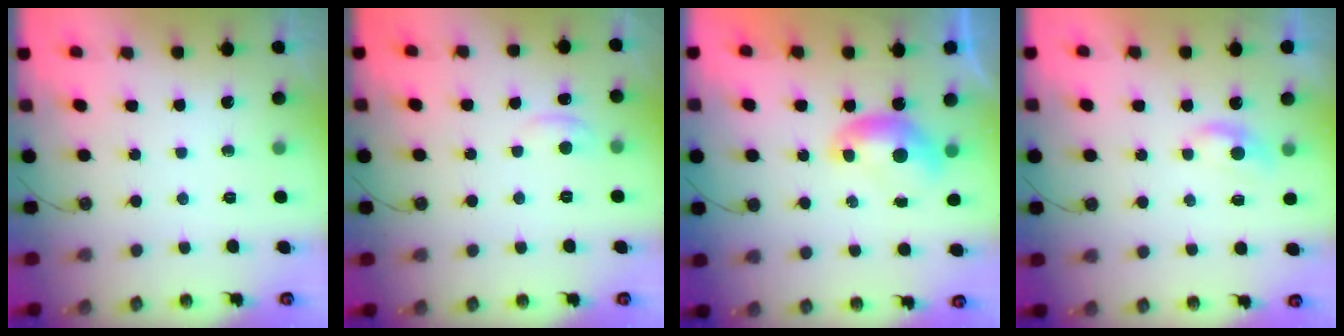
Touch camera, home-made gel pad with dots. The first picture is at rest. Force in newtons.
{"total": 0.8, "press": 0.0, "slide": 0.8}
{"total": 0.0}
{"total": 0.6, "press": 0.4, "slide": 0.4}